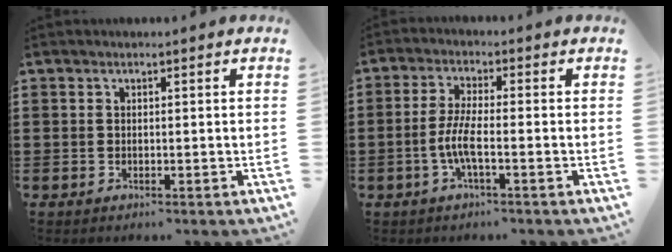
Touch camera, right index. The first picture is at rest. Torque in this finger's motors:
{"motor_torque": [2.14, 0.00, 0.19, 0.14]}